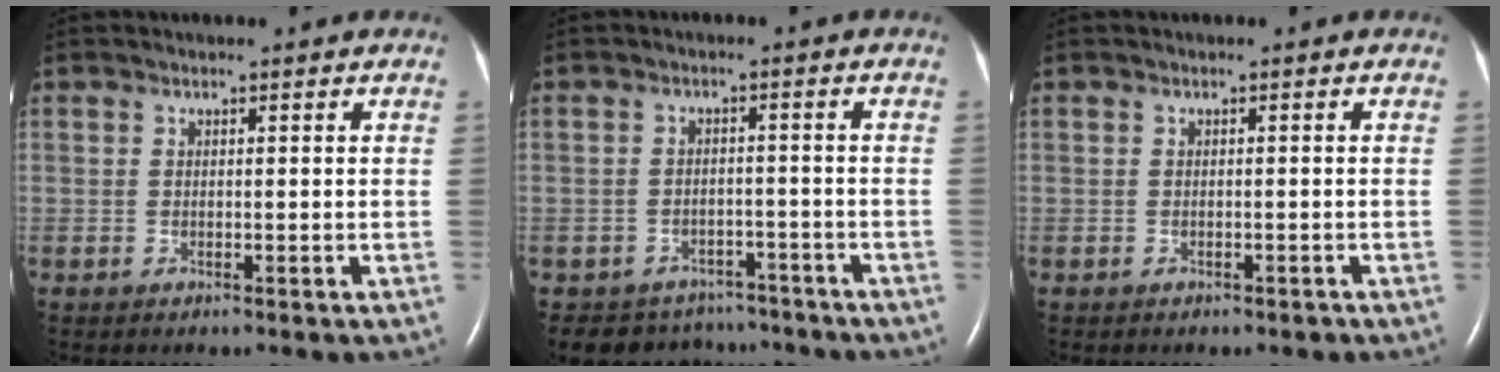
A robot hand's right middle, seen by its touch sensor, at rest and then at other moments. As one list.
[{"total": 8.0, "force": [-6.8, 4.2, 0.1], "torque": [-0.001, 0.018, -0.084]}, {"total": 1.1, "force": [-0.9, 0.5, 0.4], "torque": [-0.007, 0.000, -0.008]}]